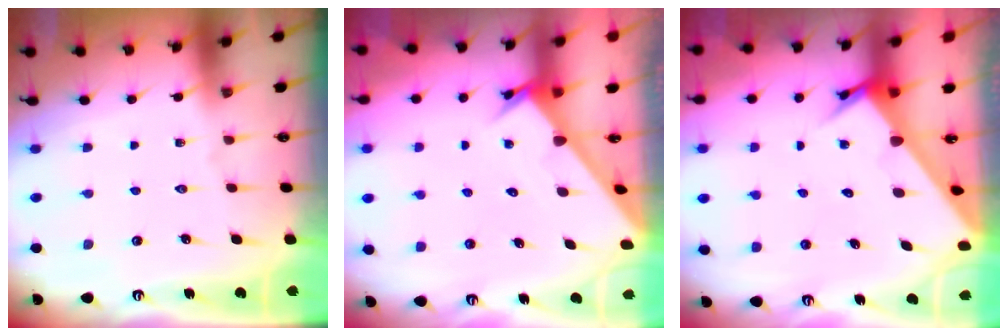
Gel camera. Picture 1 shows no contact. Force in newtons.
{"total": 2.9, "press": 2.9, "slide": 0.1}
{"total": 3.3, "press": 3.3, "slide": 0.2}